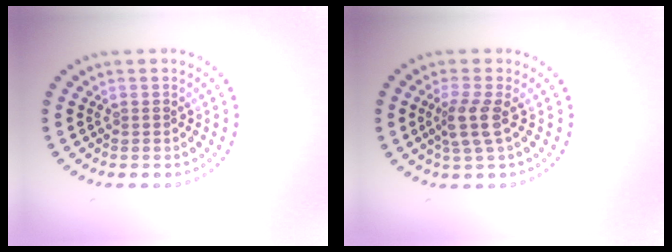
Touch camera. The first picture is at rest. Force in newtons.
{"total": 2.4, "press": 2.0, "slide": 1.4}